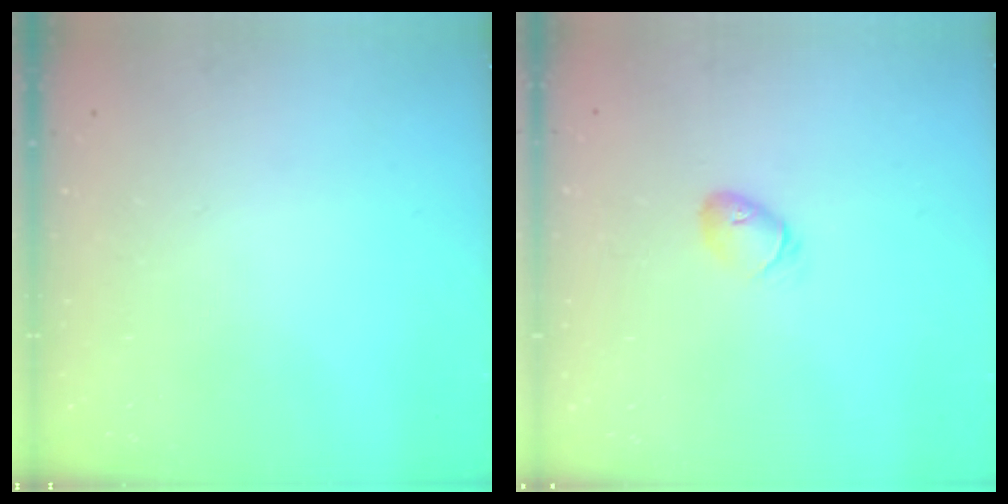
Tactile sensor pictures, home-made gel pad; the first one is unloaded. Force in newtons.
{"total": 5.7, "press": 5.6, "slide": 1.2}